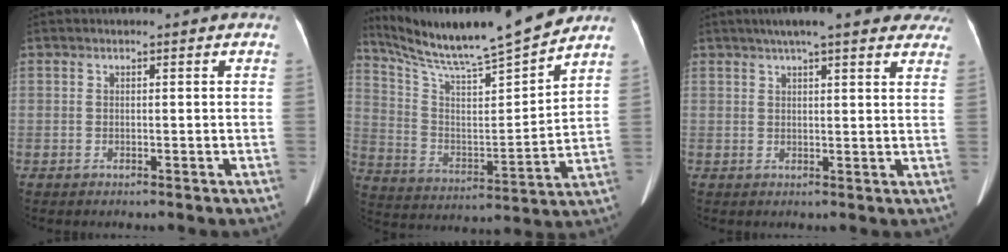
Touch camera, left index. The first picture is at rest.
{"total": 19.2, "force": [17.3, -0.2, 8.1], "torque": [-0.154, -0.021, 0.283]}
{"total": 17.0, "force": [14.2, 3.2, 8.9], "torque": [-0.116, 0.040, 0.172]}